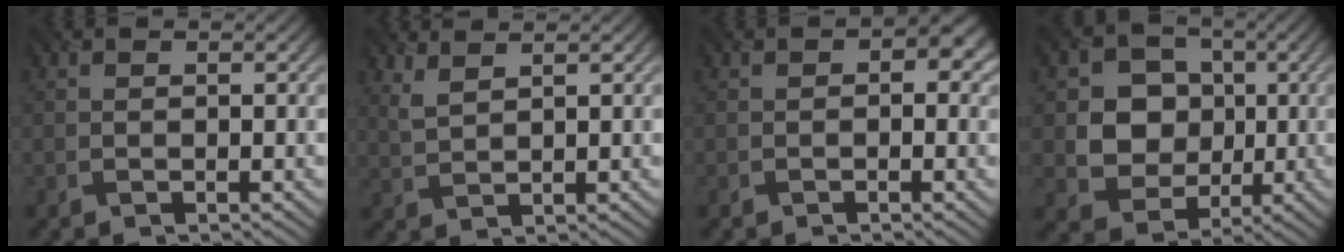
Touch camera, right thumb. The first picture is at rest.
{"total": 2.6, "force": [2.1, 0.5, 1.5], "torque": [-0.040, 0.000, 0.050]}
{"total": 2.5, "force": [0.3, 1.7, 1.8], "torque": [-0.022, -0.001, -0.001]}
{"total": 7.9, "force": [0.4, 7.0, 3.6], "torque": [-0.081, -0.001, -0.002]}